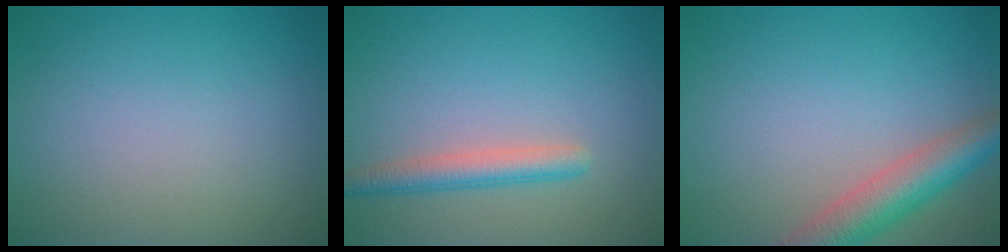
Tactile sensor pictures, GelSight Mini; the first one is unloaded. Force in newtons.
{"total": 2.7, "press": 2.7, "slide": 0.3}
{"total": 5.3, "press": 5.3, "slide": 0.4}